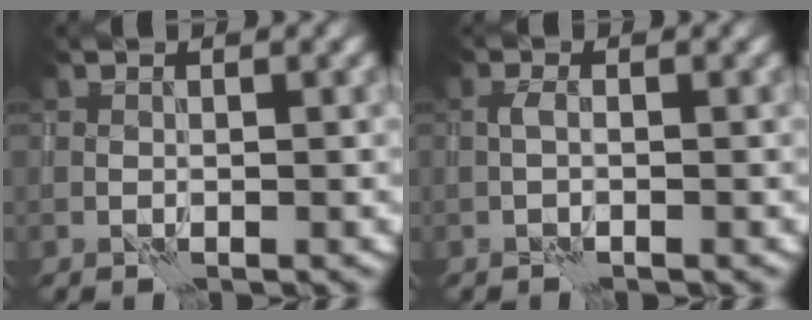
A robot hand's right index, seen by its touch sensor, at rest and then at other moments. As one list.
[{"total": 0.7, "force": [-0.2, 0.2, 0.6], "torque": [-0.009, 0.004, -0.007]}]